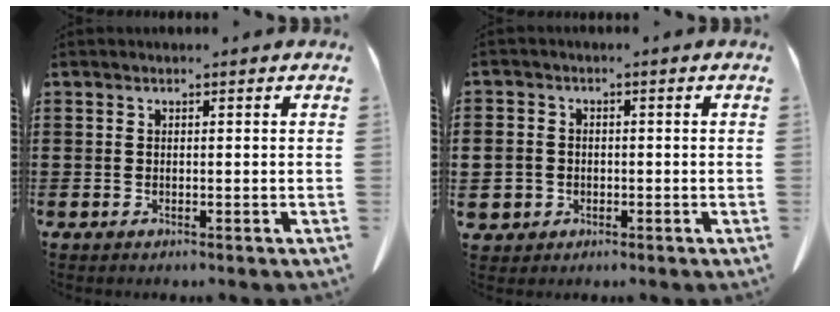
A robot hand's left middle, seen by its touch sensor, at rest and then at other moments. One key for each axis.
{"total": 2.8, "fx": -0.7, "fy": 2.7, "fz": 0.4, "tx": -0.027, "ty": 0.001, "tz": -0.019}